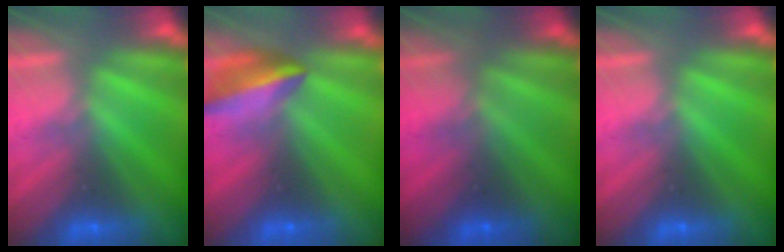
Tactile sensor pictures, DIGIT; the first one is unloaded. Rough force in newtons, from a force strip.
{"total": 7.6}
{"total": 1.8}
{"total": 0.0}